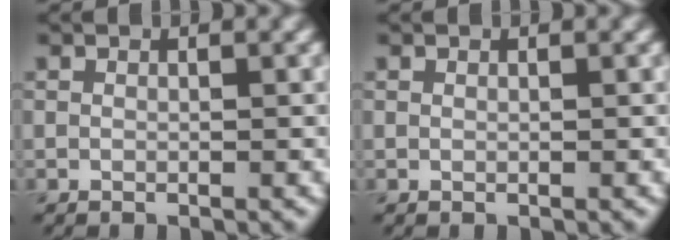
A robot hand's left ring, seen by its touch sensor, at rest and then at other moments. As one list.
[{"total": 0.0}]